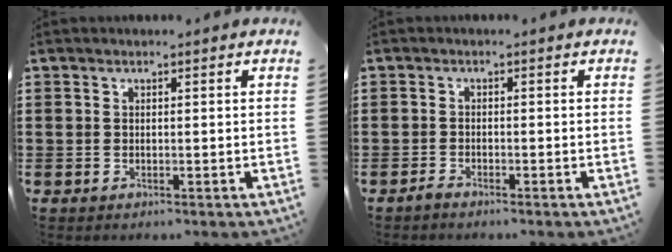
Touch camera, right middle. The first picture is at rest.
{"total": 1.3, "force": [-1.2, 0.2, 0.4], "torque": [-0.011, 0.000, -0.024]}